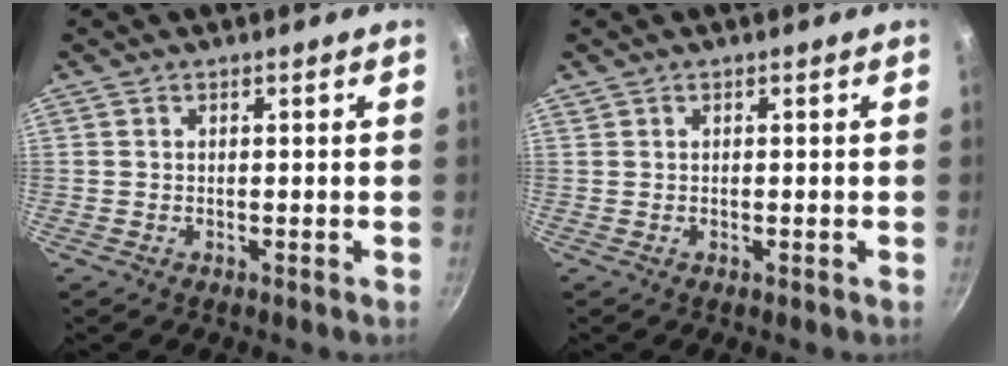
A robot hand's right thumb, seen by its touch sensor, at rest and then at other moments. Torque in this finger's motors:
{"motor_torque": [-0.53, -0.18, 0.03, 0.05, -0.01]}